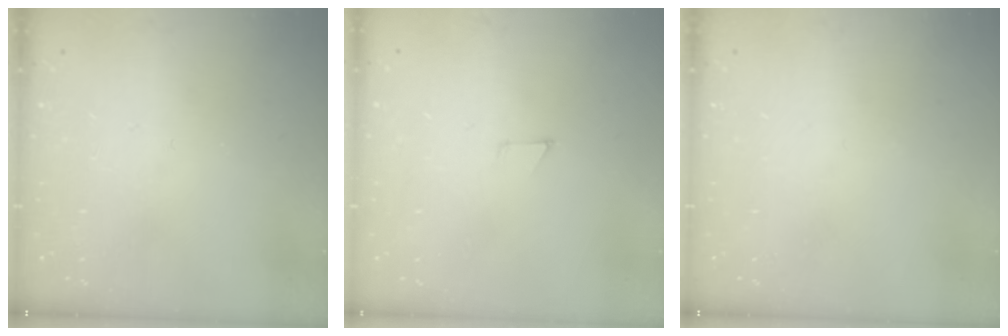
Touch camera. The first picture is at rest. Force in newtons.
{"total": 2.7, "press": 2.7, "slide": 0.2}
{"total": 0.0}